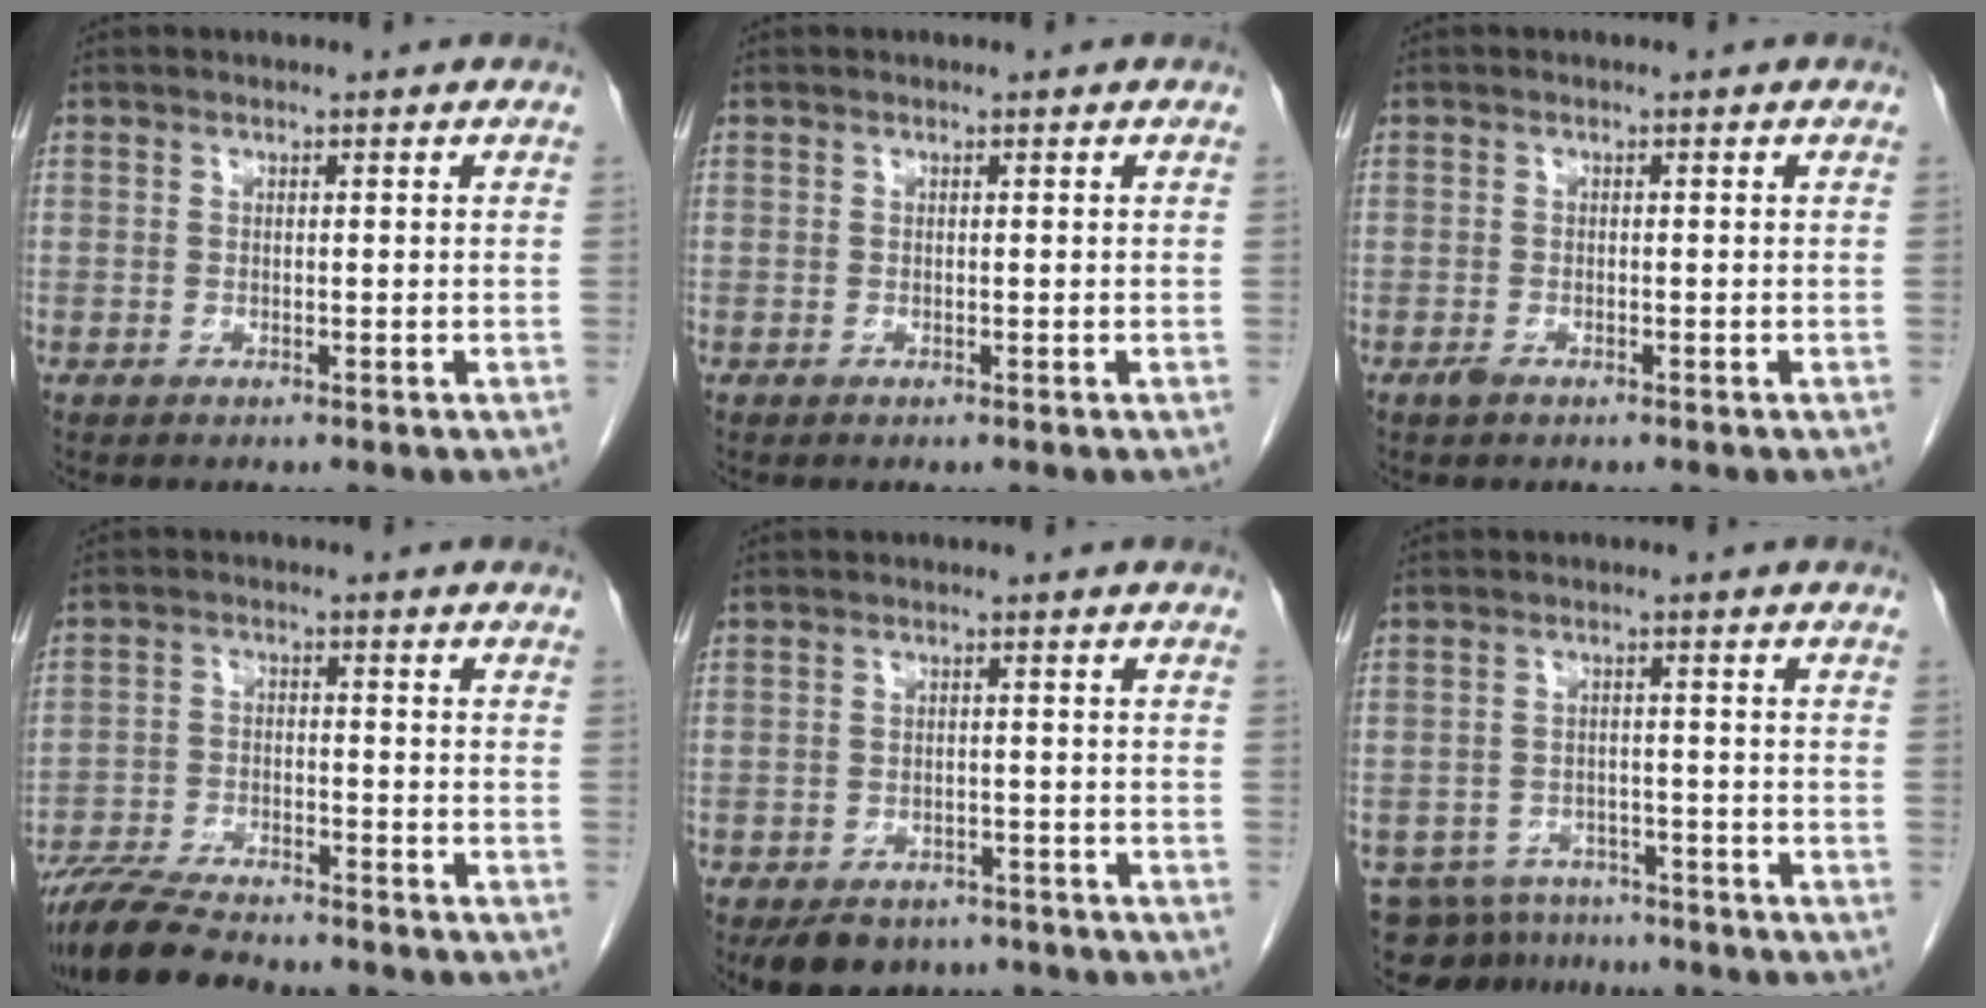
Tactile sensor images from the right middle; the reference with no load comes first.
{"total": 0.0}
{"total": 1.1, "force": [-0.8, 0.4, 0.6], "torque": [-0.016, -0.001, -0.012]}
{"total": 11.0, "force": [-9.7, 1.8, 4.8], "torque": [-0.092, -0.022, -0.162]}
{"total": 7.3, "force": [-5.8, 3.9, 2.1], "torque": [-0.026, -0.002, -0.080]}
{"total": 9.0, "force": [-7.9, 4.1, 1.2], "torque": [-0.021, -0.001, -0.109]}